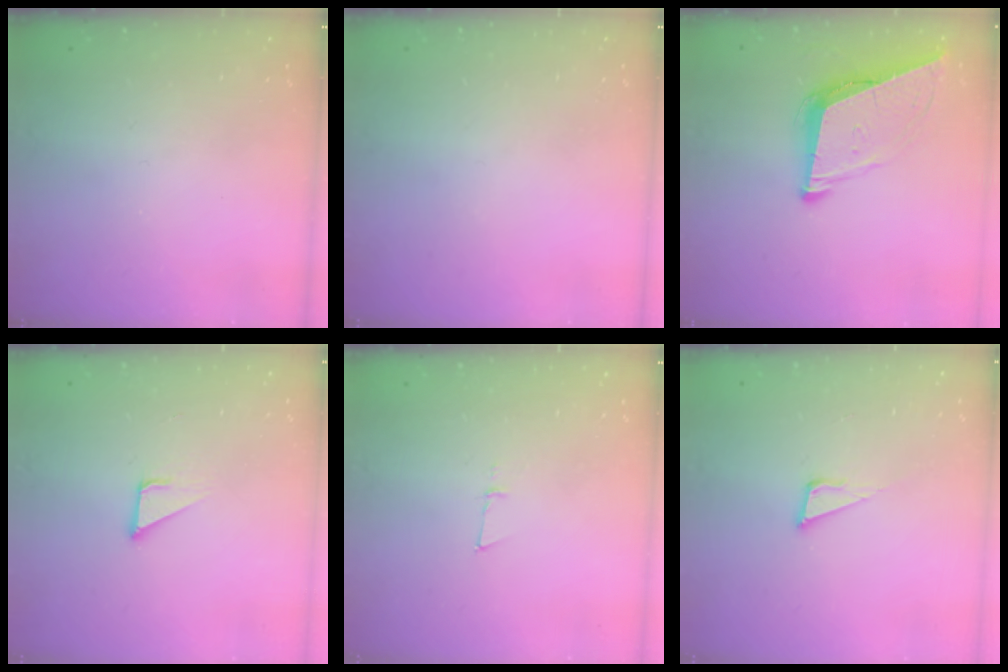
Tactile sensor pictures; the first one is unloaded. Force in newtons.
{"total": 0.0}
{"total": 9.3, "press": 9.0, "slide": 2.3}
{"total": 2.1, "press": 2.1, "slide": 0.0}
{"total": 3.9, "press": 3.8, "slide": 0.9}
{"total": 6.1, "press": 5.5, "slide": 2.7}